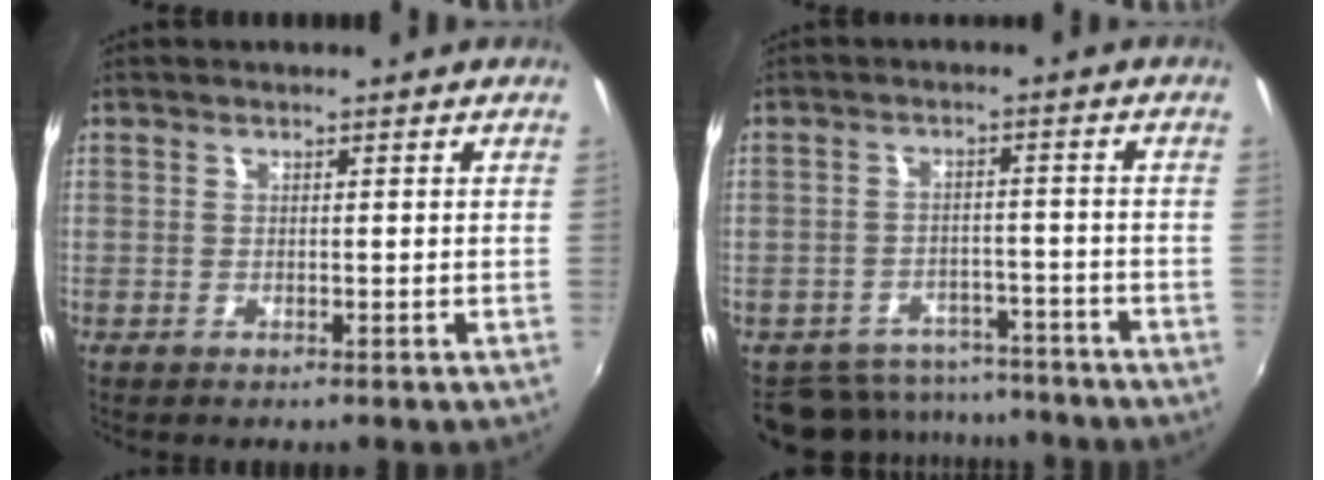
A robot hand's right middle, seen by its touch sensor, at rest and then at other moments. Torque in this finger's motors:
{"motor_torque": [-0.18, -0.50, 0.05, -0.01]}